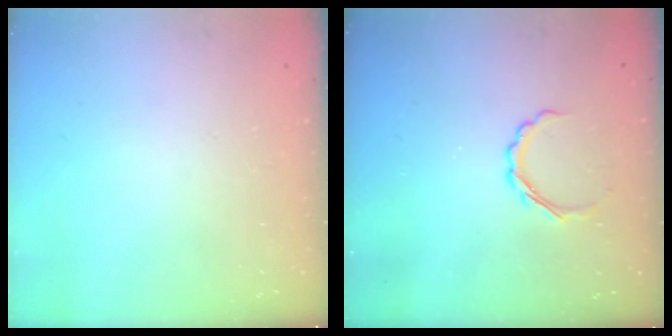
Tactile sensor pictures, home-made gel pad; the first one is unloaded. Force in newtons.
{"total": 5.4, "press": 5.2, "slide": 1.5}